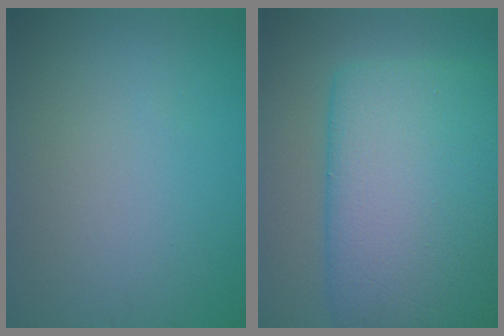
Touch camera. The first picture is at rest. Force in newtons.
{"total": 14.8, "press": 14.8, "slide": 0.4}